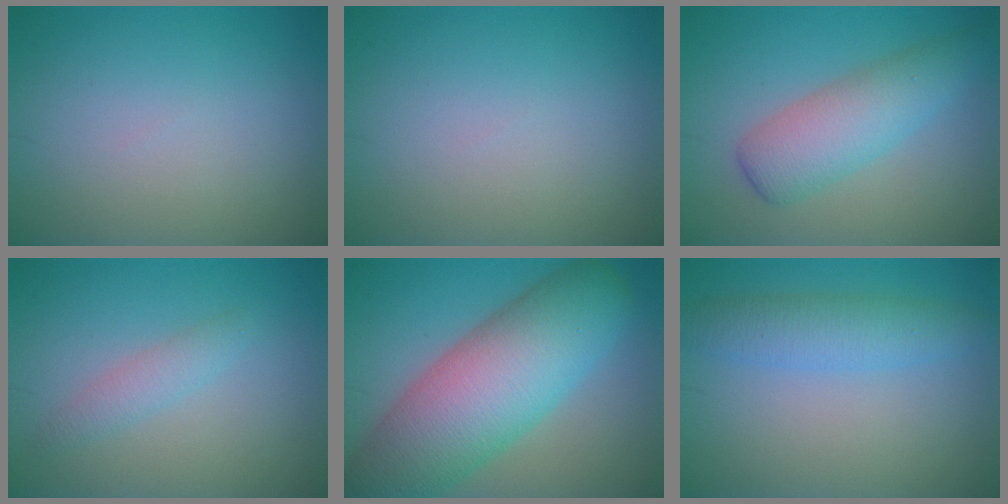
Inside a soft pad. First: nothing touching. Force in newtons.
{"total": 0.0}
{"total": 5.0, "press": 5.0, "slide": 0.3}
{"total": 1.7, "press": 1.7, "slide": 0.1}
{"total": 12.2, "press": 12.2, "slide": 0.4}
{"total": 3.6, "press": 3.6, "slide": 0.2}